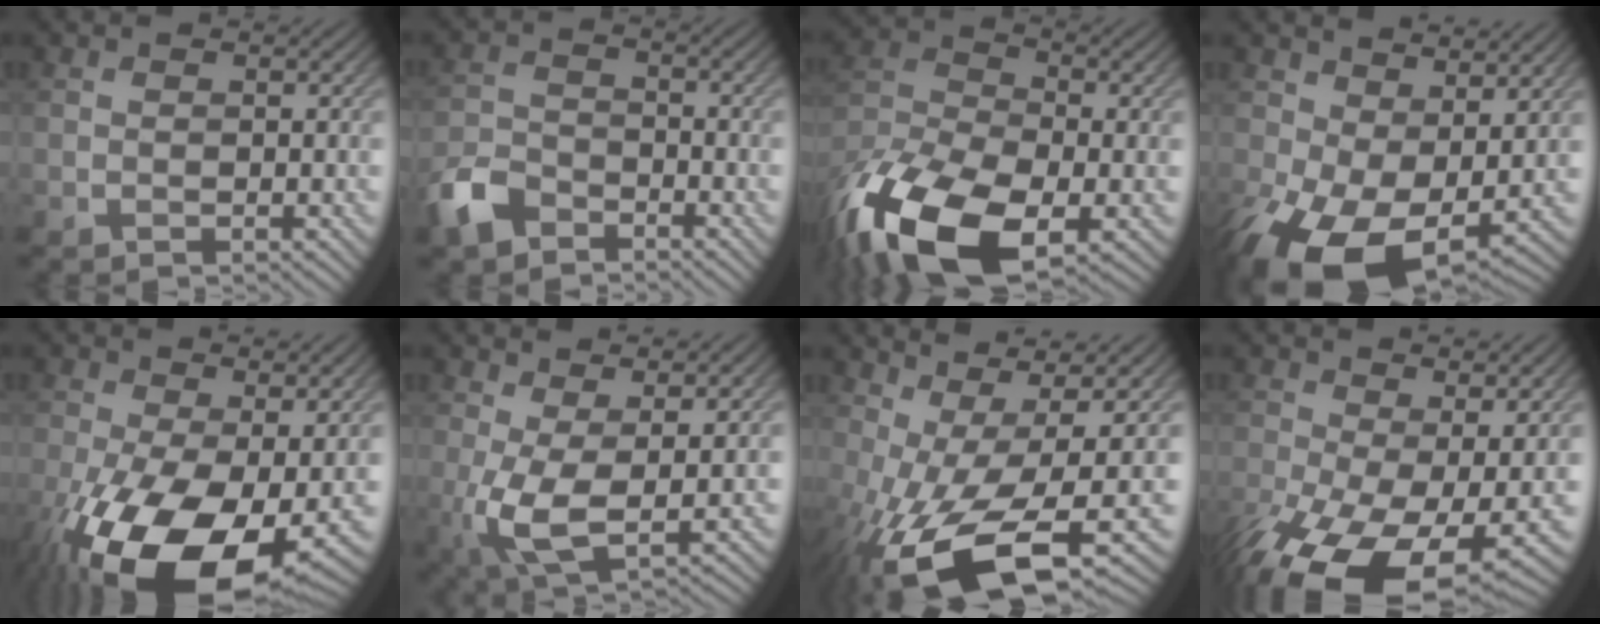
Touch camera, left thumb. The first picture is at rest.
{"total": 5.8, "force": [-4.2, 3.1, 2.5], "torque": [-0.060, -0.005, -0.097]}
{"total": 17.4, "force": [-9.4, 8.5, 11.8], "torque": [-0.286, -0.036, -0.181]}
{"total": 13.6, "force": [-1.7, 8.2, 10.7], "torque": [-0.224, -0.051, -0.009]}
{"total": 17.8, "force": [-5.8, 9.2, 14.1], "torque": [-0.283, -0.057, -0.079]}
{"total": 6.7, "force": [0.4, 2.9, 6.0], "torque": [-0.140, -0.007, 0.007]}
{"total": 16.0, "force": [-4.4, 6.0, 14.1], "torque": [-0.282, -0.025, -0.064]}
{"total": 16.0, "force": [-6.3, 7.9, 12.4], "torque": [-0.271, -0.064, -0.083]}